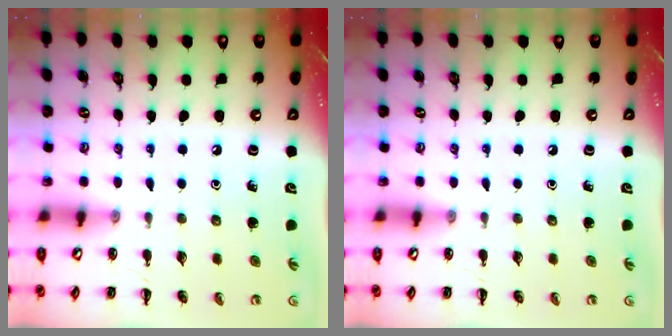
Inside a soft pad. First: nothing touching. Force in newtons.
{"total": 0.0}